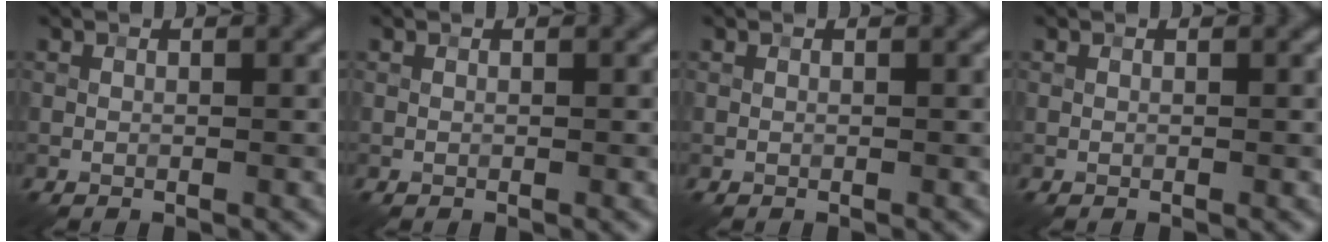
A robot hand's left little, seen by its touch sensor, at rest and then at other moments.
{"total": 0.0}
{"total": 0.0}
{"total": 0.0}